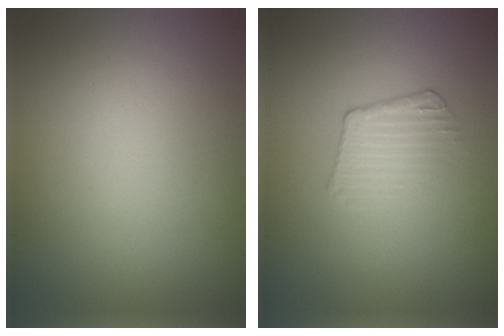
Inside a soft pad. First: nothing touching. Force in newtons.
{"total": 1.8, "press": 0.9, "slide": 1.5}